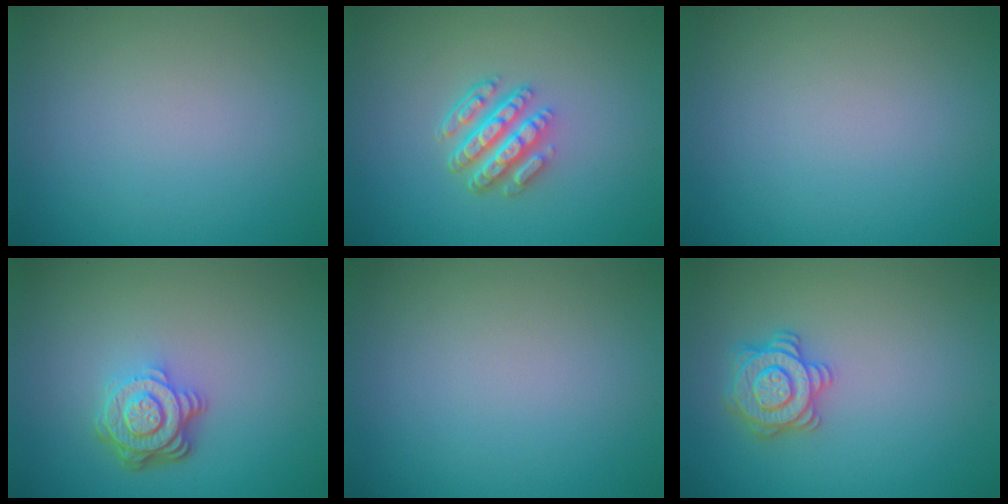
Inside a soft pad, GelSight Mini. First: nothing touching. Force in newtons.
{"total": 4.7, "press": 3.5, "slide": 3.1}
{"total": 0.0}
{"total": 4.6, "press": 3.3, "slide": 3.1}
{"total": 0.0}
{"total": 3.1, "press": 3.0, "slide": 0.6}